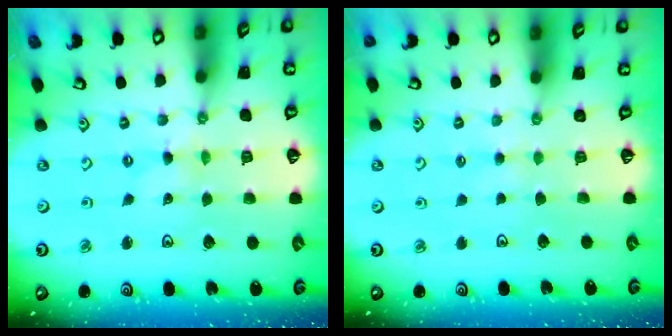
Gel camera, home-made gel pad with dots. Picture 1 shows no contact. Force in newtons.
{"total": 1.1, "press": 1.1, "slide": 0.3}